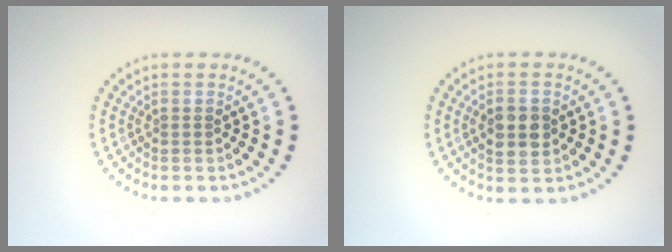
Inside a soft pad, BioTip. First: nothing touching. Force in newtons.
{"total": 3.2, "press": 3.2, "slide": 0.1}